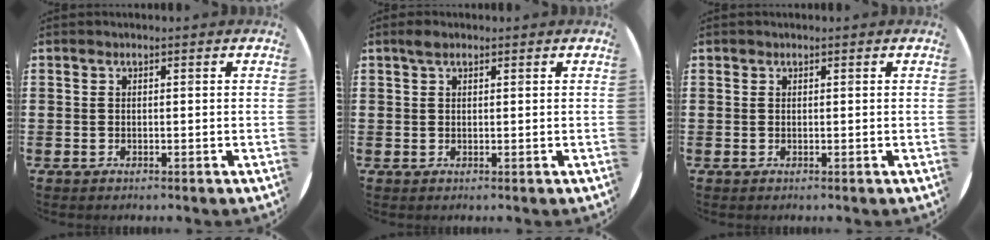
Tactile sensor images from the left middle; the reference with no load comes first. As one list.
[{"total": 1.5, "force": [1.0, 0.7, 0.7], "torque": [-0.009, 0.002, 0.017]}, {"total": 0.0}]